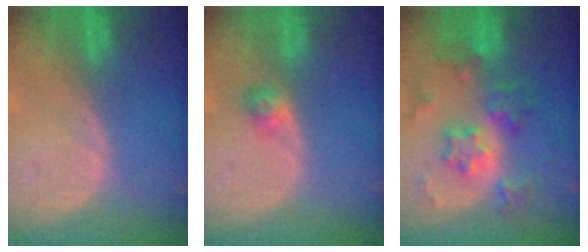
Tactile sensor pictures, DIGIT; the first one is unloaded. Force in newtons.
{"total": 2.6, "press": 2.3, "slide": 1.1}
{"total": 8.9, "press": 8.9, "slide": 0.8}